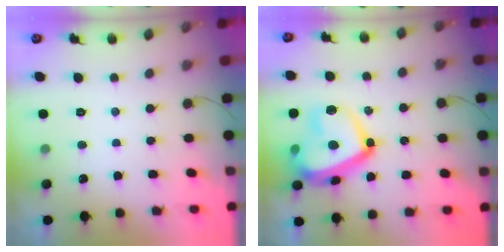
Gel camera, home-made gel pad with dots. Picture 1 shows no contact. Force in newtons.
{"total": 21.1, "press": 21.0, "slide": 1.9}